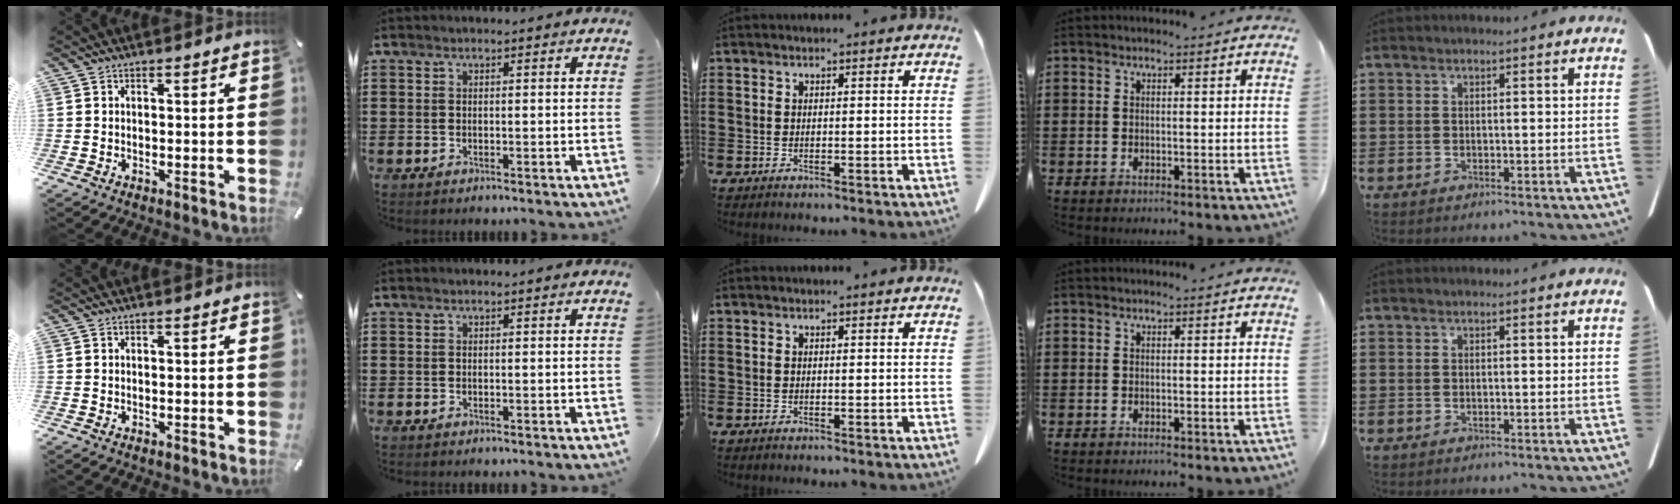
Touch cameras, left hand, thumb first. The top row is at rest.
{}